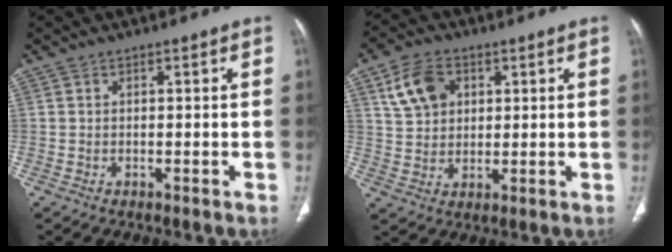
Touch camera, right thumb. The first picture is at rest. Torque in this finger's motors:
{"motor_torque": [-0.69, 0.57, -0.17, 0.26, 0.14]}